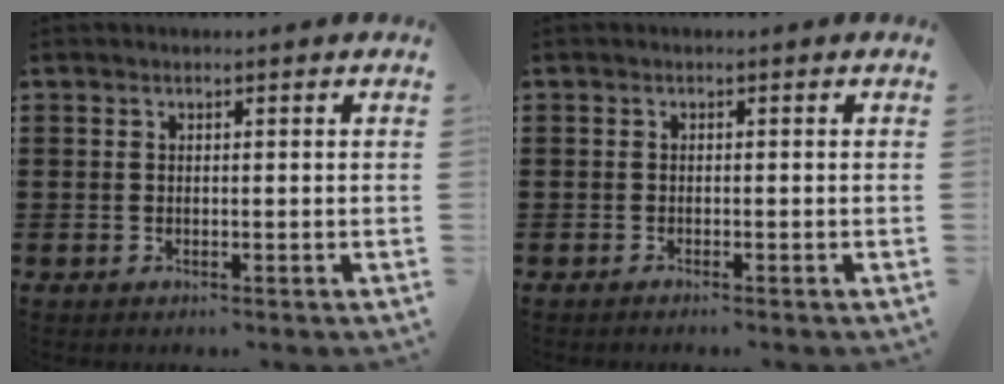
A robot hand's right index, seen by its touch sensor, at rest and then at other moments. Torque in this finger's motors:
{"motor_torque": [-0.77, 1.23, -0.14, 0.01]}